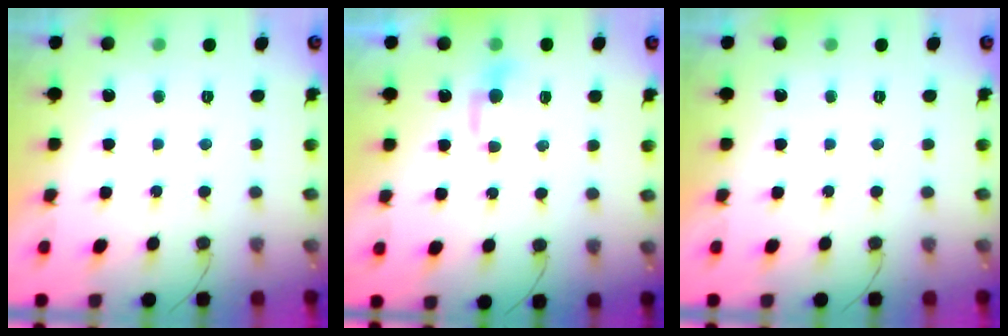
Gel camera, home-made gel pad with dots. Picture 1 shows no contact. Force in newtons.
{"total": 5.1, "press": 5.1, "slide": 0.5}
{"total": 0.0}